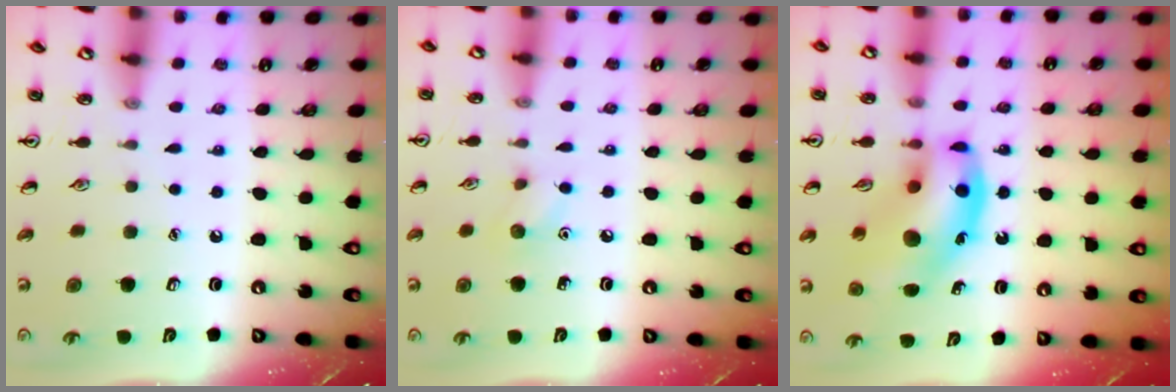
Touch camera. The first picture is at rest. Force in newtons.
{"total": 5.8, "press": 5.5, "slide": 1.8}
{"total": 16.3, "press": 15.8, "slide": 3.8}